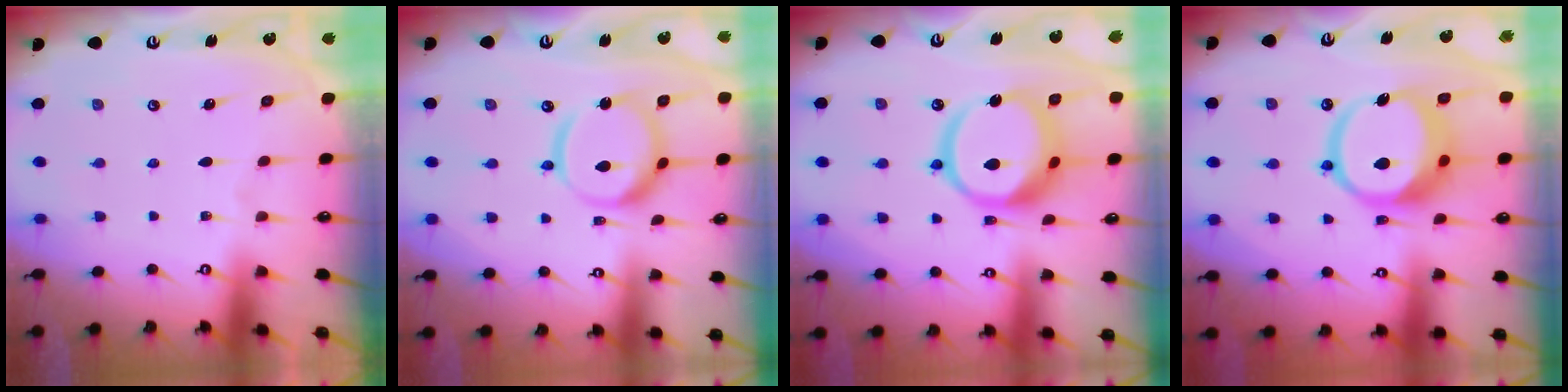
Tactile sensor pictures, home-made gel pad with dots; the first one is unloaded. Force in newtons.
{"total": 13.9, "press": 13.9, "slide": 1.4}
{"total": 17.0, "press": 16.9, "slide": 1.9}
{"total": 14.3, "press": 14.2, "slide": 1.9}